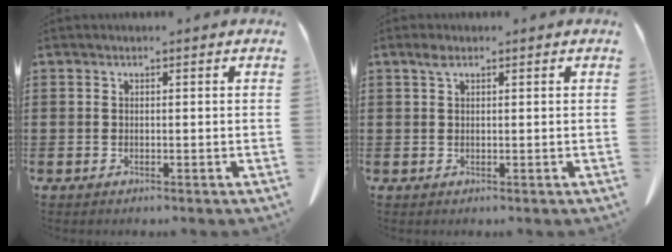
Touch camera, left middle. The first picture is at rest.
{"total": 1.4, "force": [0.7, 0.5, 1.1], "torque": [-0.025, 0.002, 0.013]}